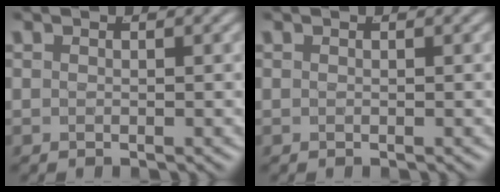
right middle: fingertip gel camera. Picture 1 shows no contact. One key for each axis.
{"total": 0.0}